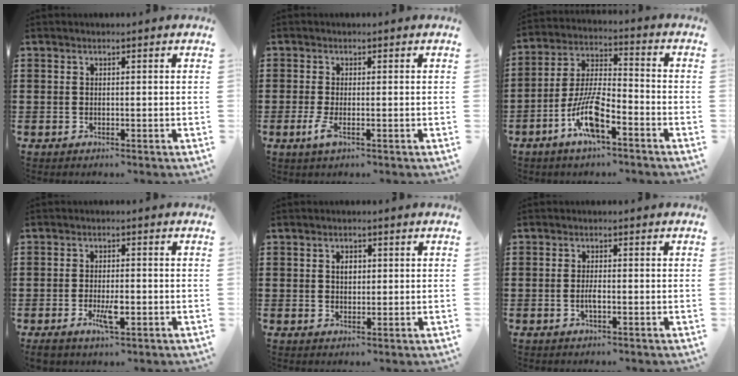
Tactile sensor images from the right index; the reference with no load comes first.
{"total": 2.7, "force": [-1.0, 0.6, 2.4], "torque": [-0.061, -0.013, -0.022]}
{"total": 9.8, "force": [-5.1, 3.0, 7.7], "torque": [-0.178, 0.000, -0.099]}
{"total": 4.2, "force": [-1.6, 1.5, 3.6], "torque": [-0.073, -0.001, -0.030]}
{"total": 2.1, "force": [0.4, 1.4, 1.5], "torque": [-0.034, 0.008, 0.007]}
{"total": 2.1, "force": [-0.6, 0.6, 1.9], "torque": [-0.043, -0.001, -0.014]}